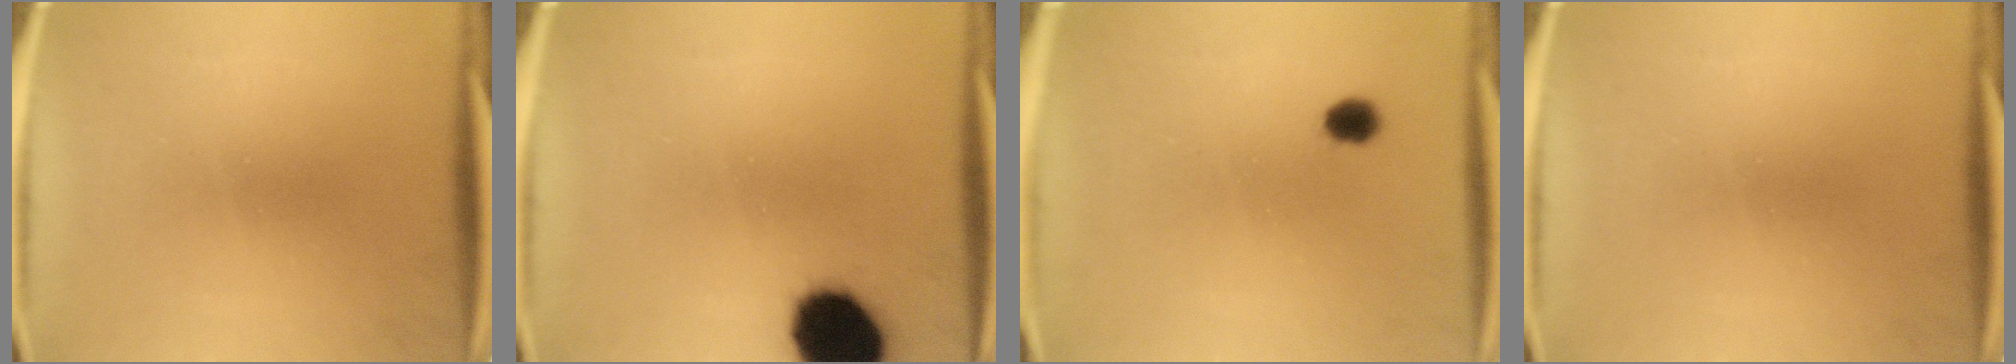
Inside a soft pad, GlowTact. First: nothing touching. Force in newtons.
{"total": 15.7}
{"total": 3.1}
{"total": 0.0}